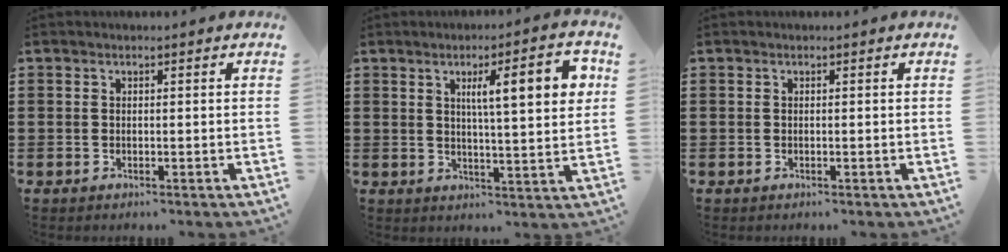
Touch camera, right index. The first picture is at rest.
{"total": 9.5, "force": [3.3, 2.0, 8.7], "torque": [-0.139, -0.002, 0.044]}
{"total": 0.0}